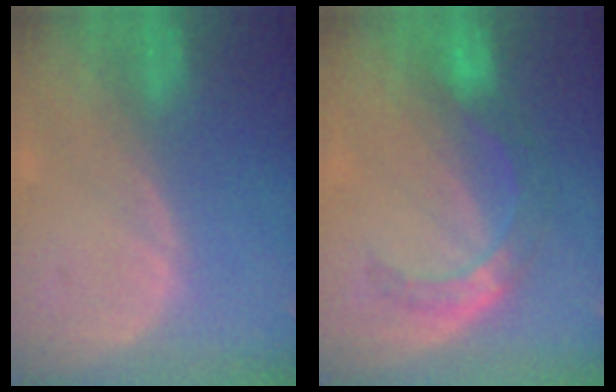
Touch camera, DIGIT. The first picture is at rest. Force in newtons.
{"total": 5.6, "press": 5.4, "slide": 1.6}